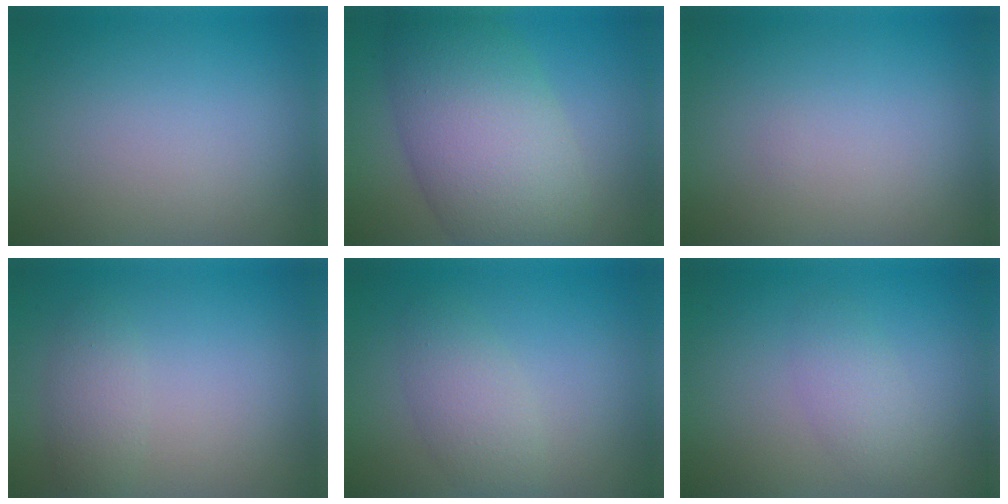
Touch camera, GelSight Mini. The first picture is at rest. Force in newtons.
{"total": 10.5, "press": 10.5, "slide": 0.6}
{"total": 0.0}
{"total": 2.0, "press": 2.0, "slide": 0.1}
{"total": 2.9, "press": 2.9, "slide": 0.2}
{"total": 2.1, "press": 2.1, "slide": 0.0}